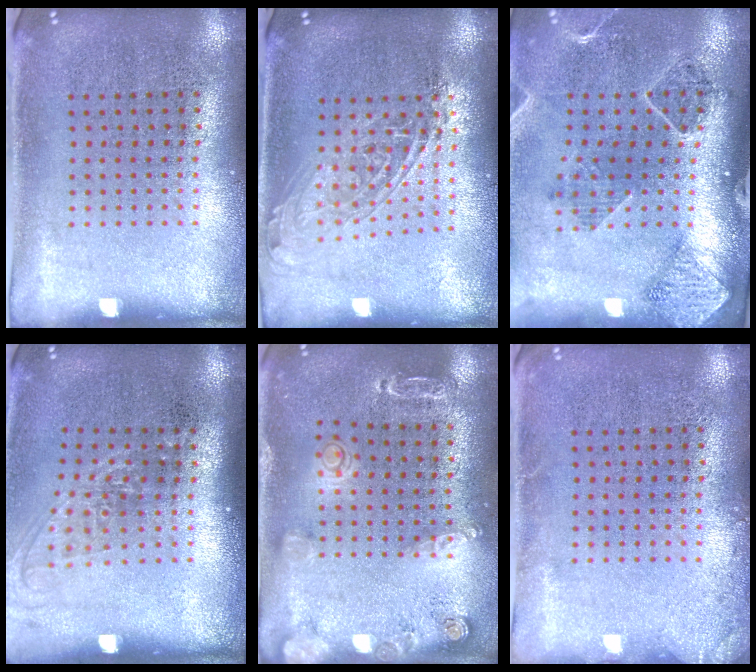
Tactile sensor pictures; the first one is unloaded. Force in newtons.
{"total": 1.6, "press": 1.3, "slide": 0.9}
{"total": 1.5, "press": 1.5, "slide": 0.0}
{"total": 1.3, "press": 1.0, "slide": 0.8}
{"total": 1.5, "press": 1.5, "slide": 0.1}
{"total": 1.2, "press": 1.2, "slide": 0.2}